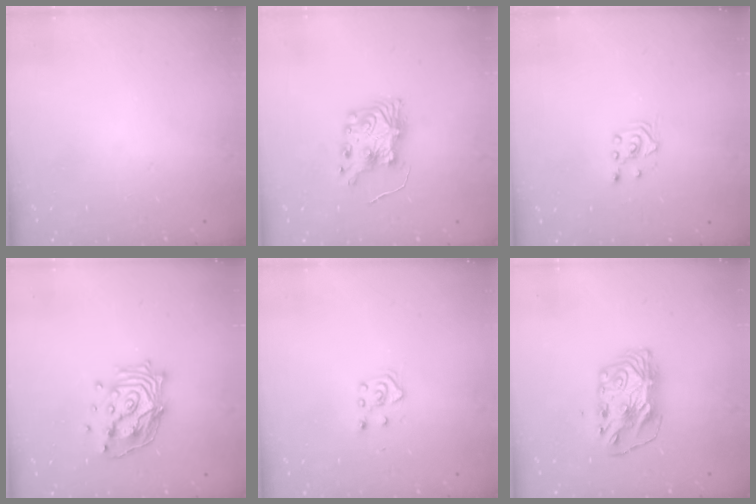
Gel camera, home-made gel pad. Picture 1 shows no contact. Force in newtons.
{"total": 9.1, "press": 9.1, "slide": 0.3}
{"total": 2.6, "press": 2.4, "slide": 0.8}
{"total": 14.8, "press": 14.6, "slide": 2.2}
{"total": 4.9, "press": 4.8, "slide": 0.8}
{"total": 8.4, "press": 8.4, "slide": 0.8}